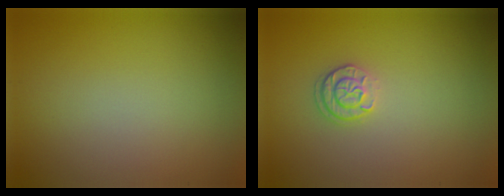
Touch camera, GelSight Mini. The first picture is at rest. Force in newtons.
{"total": 1.7, "press": 1.6, "slide": 0.4}